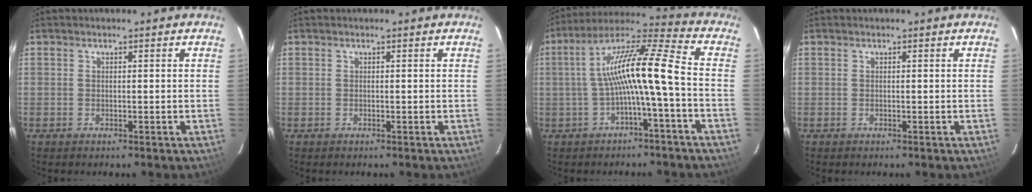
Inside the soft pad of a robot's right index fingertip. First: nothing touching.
{"total": 0.0}
{"total": 12.3, "force": [-2.1, 0.4, 12.1], "torque": [-0.234, 0.022, -0.041]}
{"total": 0.0}